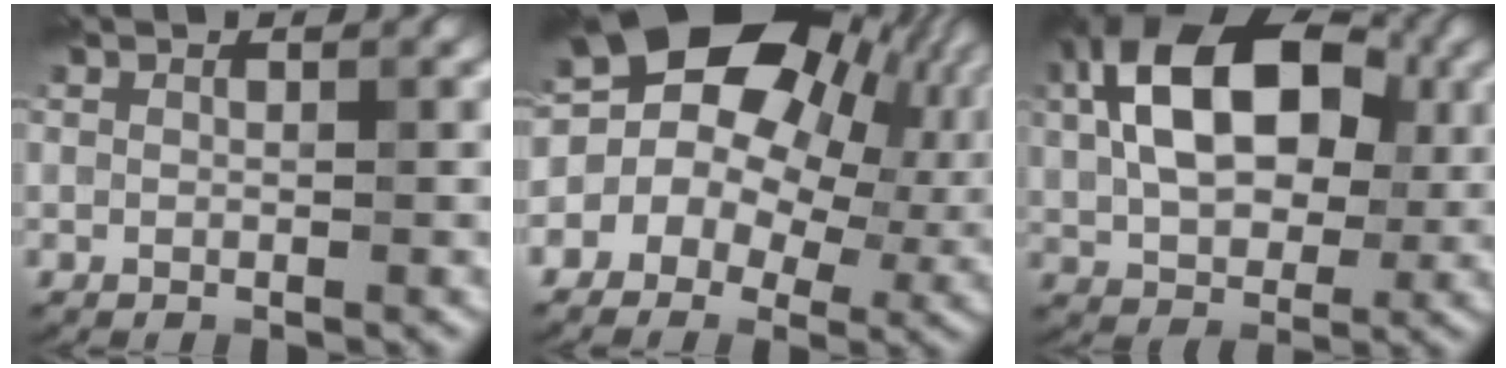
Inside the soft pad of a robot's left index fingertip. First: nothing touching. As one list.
[{"total": 18.5, "force": [4.5, 13.1, 12.2], "torque": [-0.197, 0.050, 0.063]}, {"total": 13.9, "force": [2.7, 8.8, 10.4], "torque": [-0.171, 0.022, 0.038]}]